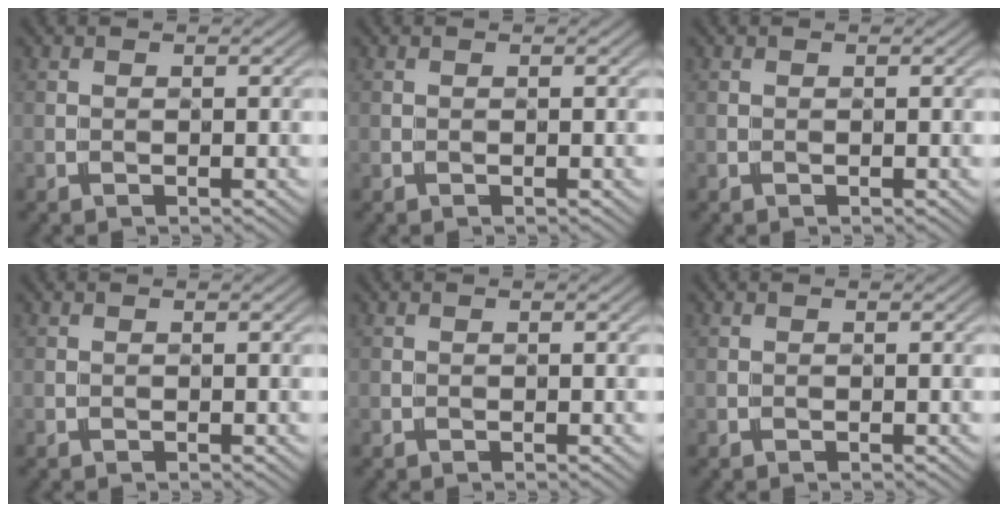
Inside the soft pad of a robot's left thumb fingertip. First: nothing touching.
{"total": 0.0}
{"total": 0.0}
{"total": 0.0}
{"total": 0.0}
{"total": 0.0}